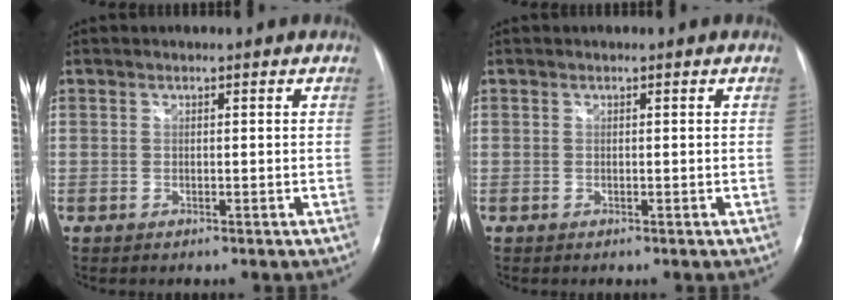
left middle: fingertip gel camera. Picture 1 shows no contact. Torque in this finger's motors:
{"motor_torque": [0.00, 0.00, 0.04, 0.00]}